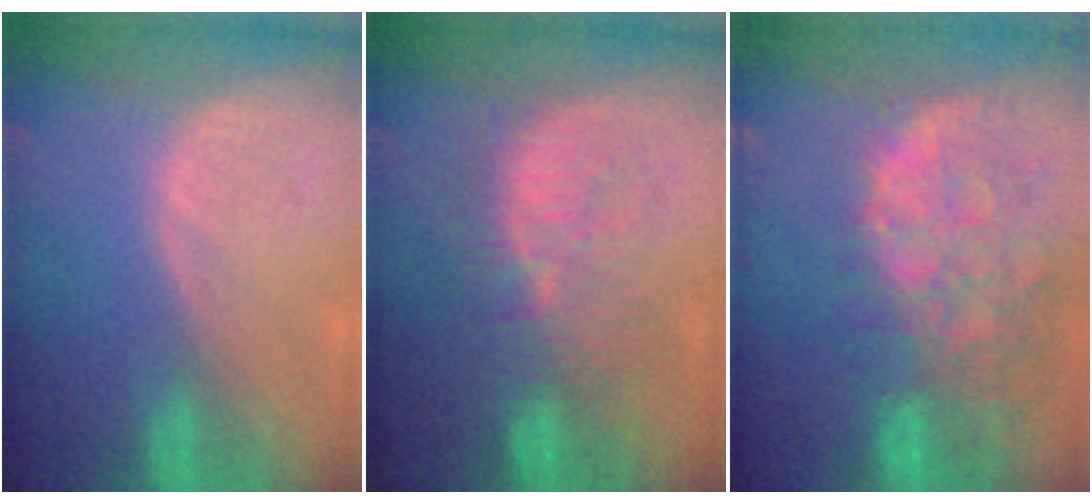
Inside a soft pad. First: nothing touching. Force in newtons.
{"total": 9.4, "press": 9.1, "slide": 2.0}
{"total": 13.8, "press": 11.1, "slide": 8.1}